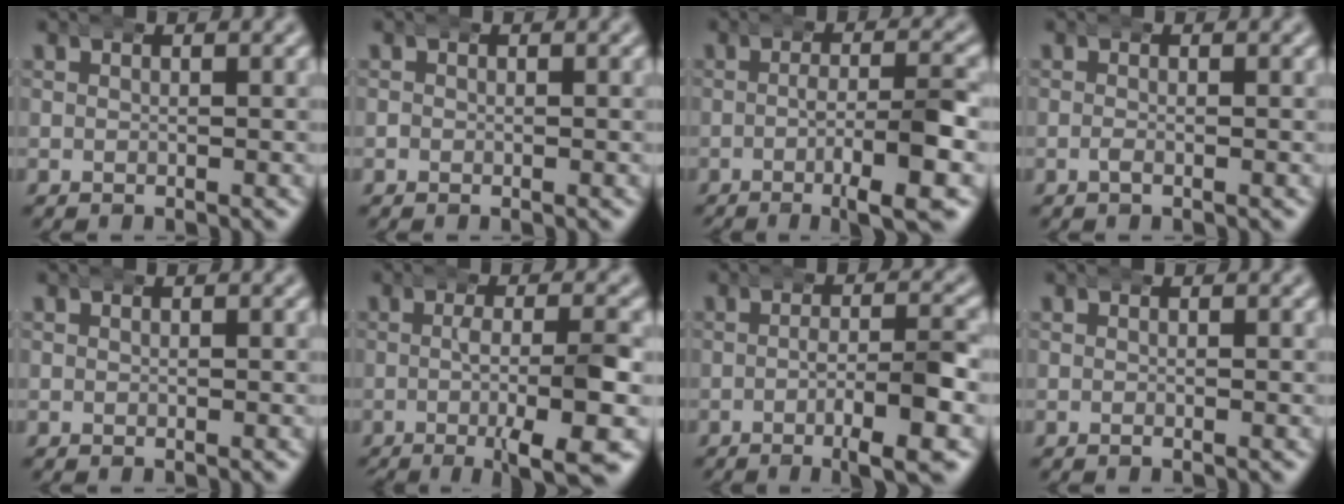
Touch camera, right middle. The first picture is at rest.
{"total": 0.7, "force": [0.1, 0.7, -0.2], "torque": [0.000, 0.003, -0.005]}
{"total": 5.0, "force": [-2.3, 0.3, 4.5], "torque": [-0.055, 0.000, -0.043]}
{"total": 0.5, "force": [-0.5, -0.1, 0.2], "torque": [-0.001, -0.001, -0.014]}
{"total": 0.0}
{"total": 5.8, "force": [-3.1, 0.2, 4.8], "torque": [-0.071, -0.014, -0.048]}
{"total": 4.5, "force": [-2.0, 0.4, 4.1], "torque": [-0.047, 0.001, -0.041]}
{"total": 0.0}